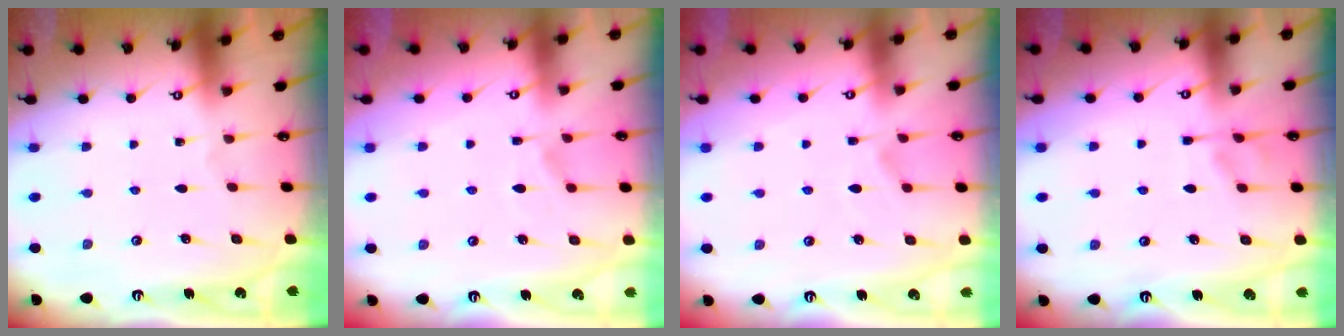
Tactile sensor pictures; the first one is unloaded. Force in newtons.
{"total": 1.7, "press": 1.0, "slide": 1.3}
{"total": 2.1, "press": 1.8, "slide": 1.2}
{"total": 4.9, "press": 4.8, "slide": 0.7}